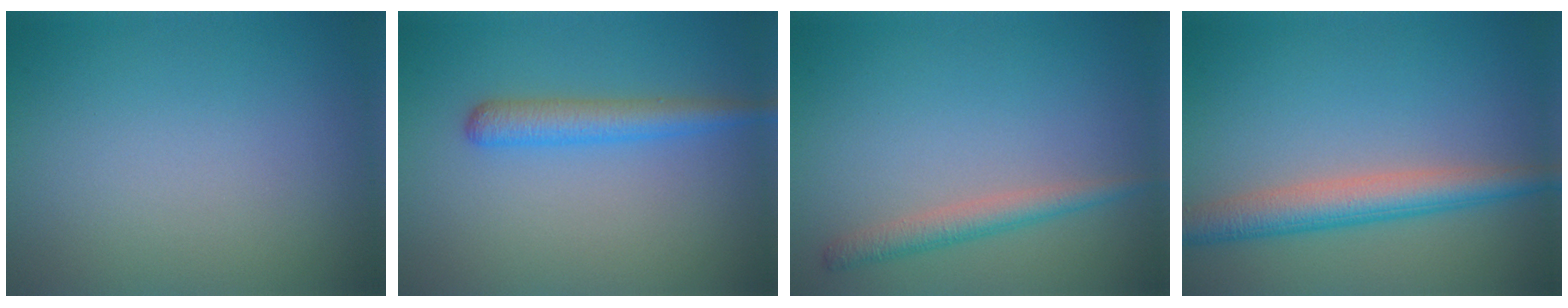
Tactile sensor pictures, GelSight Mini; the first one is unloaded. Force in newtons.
{"total": 2.9, "press": 2.9, "slide": 0.1}
{"total": 2.1, "press": 2.1, "slide": 0.1}
{"total": 4.3, "press": 4.3, "slide": 0.1}